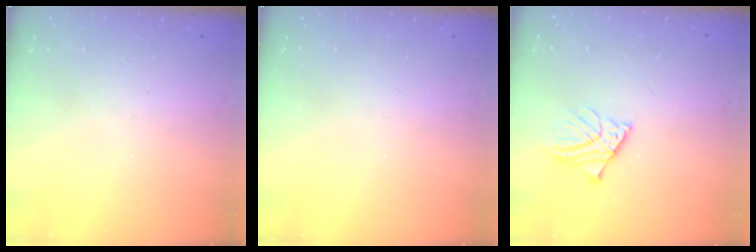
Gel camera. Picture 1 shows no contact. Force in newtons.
{"total": 0.0}
{"total": 4.7, "press": 4.6, "slide": 0.6}